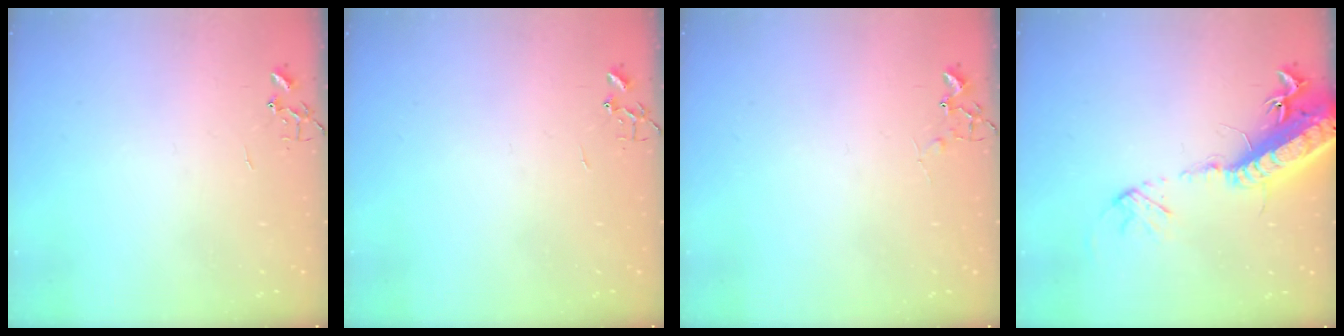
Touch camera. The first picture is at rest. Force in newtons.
{"total": 0.0}
{"total": 5.4, "press": 5.3, "slide": 0.8}
{"total": 20.9, "press": 20.3, "slide": 4.9}